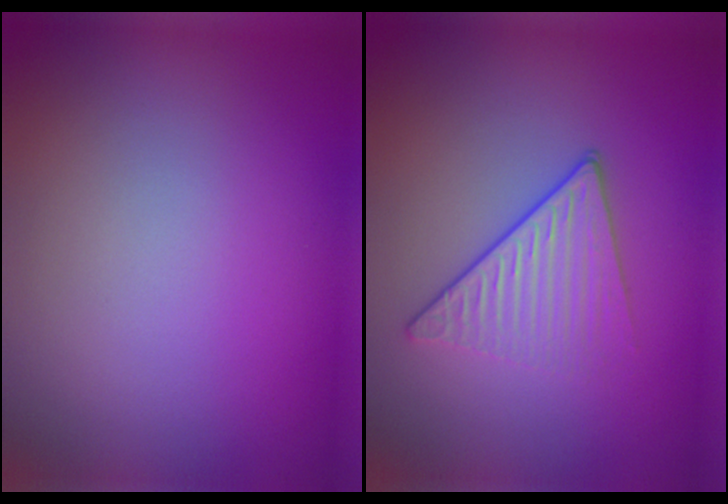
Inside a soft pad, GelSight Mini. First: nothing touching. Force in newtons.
{"total": 3.5, "press": 2.8, "slide": 2.1}